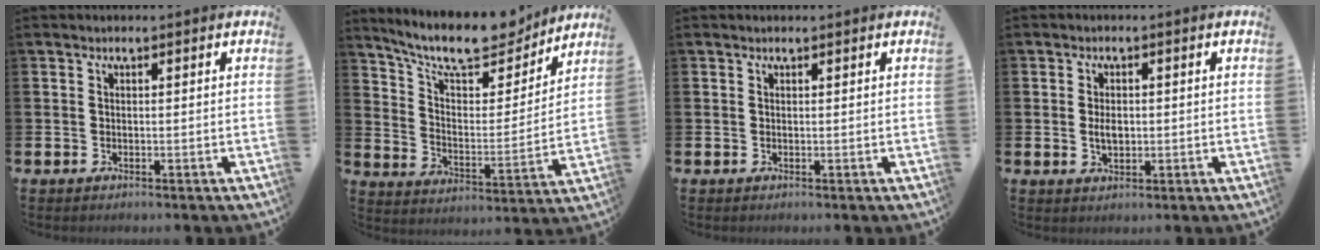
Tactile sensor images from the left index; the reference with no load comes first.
{"total": 12.1, "force": [10.6, 3.3, 4.6], "torque": [-0.115, -0.069, 0.185]}
{"total": 0.0}
{"total": 2.4, "force": [0.1, 1.4, 1.9], "torque": [-0.030, 0.002, -0.002]}